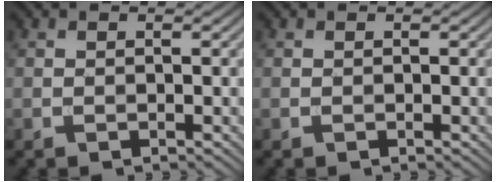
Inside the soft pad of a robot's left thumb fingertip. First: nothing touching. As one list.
[{"total": 0.0}]